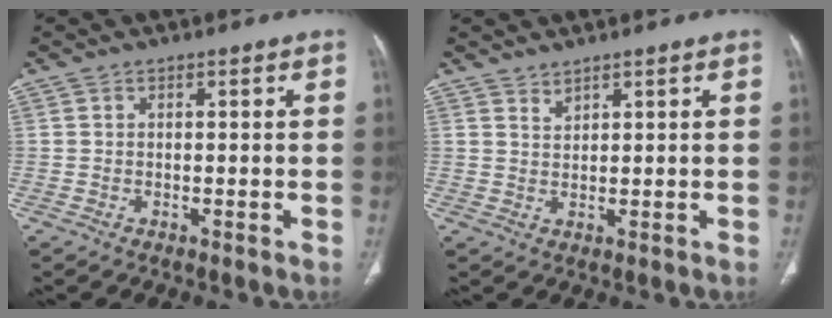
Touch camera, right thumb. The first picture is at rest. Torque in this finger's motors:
{"motor_torque": [-0.52, 0.24, 0.17, 0.20, 0.01]}